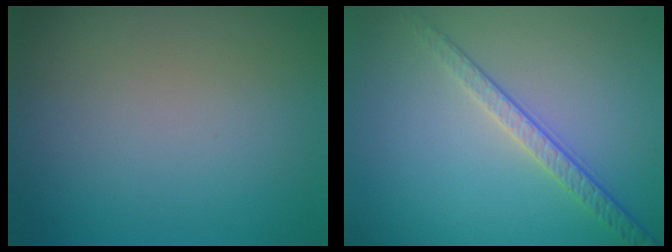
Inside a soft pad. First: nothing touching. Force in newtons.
{"total": 2.4, "press": 2.0, "slide": 1.4}